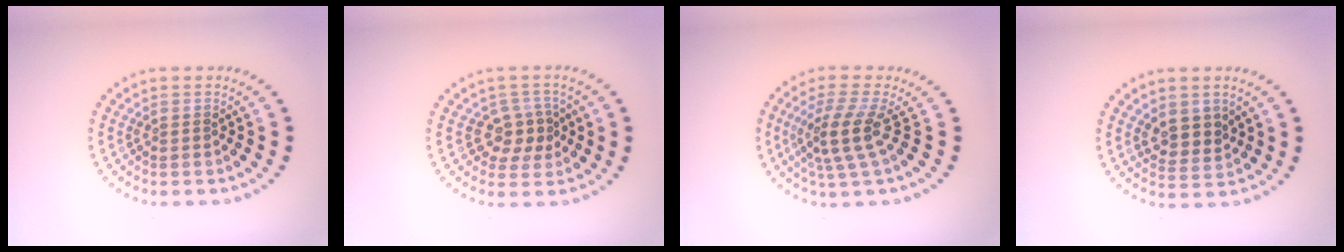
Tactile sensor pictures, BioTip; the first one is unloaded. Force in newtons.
{"total": 2.9, "press": 2.6, "slide": 1.3}
{"total": 3.5, "press": 2.9, "slide": 2.1}
{"total": 2.4, "press": 2.3, "slide": 0.9}